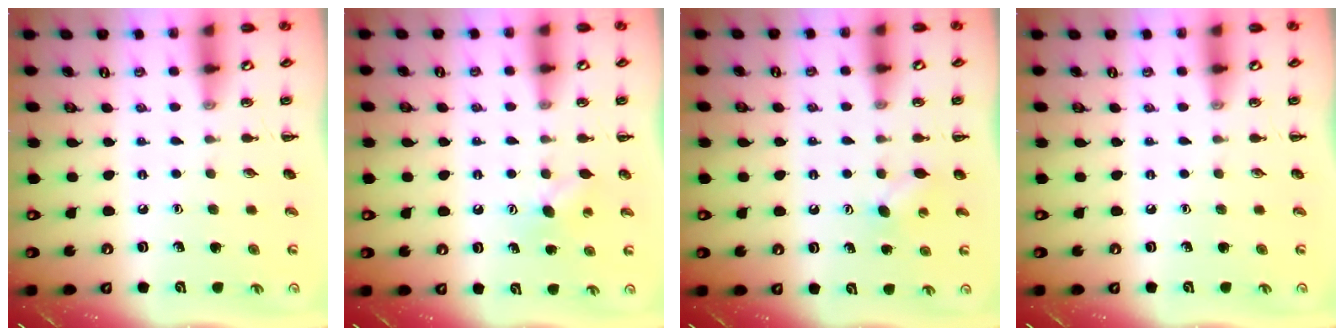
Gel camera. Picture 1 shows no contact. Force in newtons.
{"total": 4.9, "press": 4.7, "slide": 1.3}
{"total": 4.9, "press": 4.7, "slide": 1.1}
{"total": 0.0}